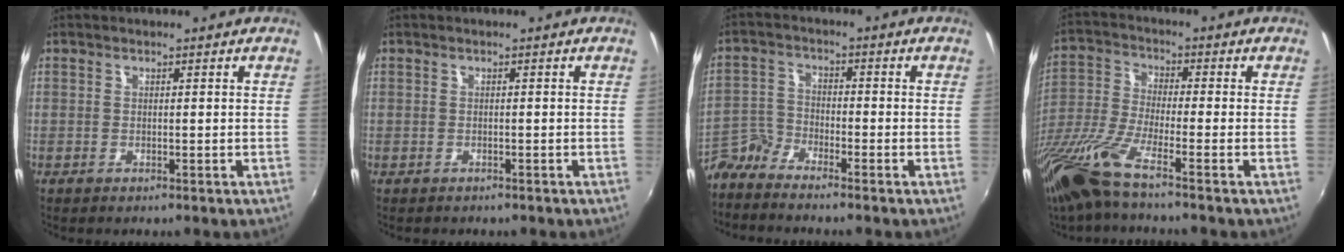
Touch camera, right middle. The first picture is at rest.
{"total": 0.5, "force": [-0.4, 0.2, 0.3], "torque": [-0.010, -0.001, -0.002]}
{"total": 5.2, "force": [-5.0, 1.1, 0.9], "torque": [-0.030, 0.009, -0.116]}
{"total": 12.4, "force": [-9.0, 0.5, 8.5], "torque": [-0.186, -0.033, -0.178]}